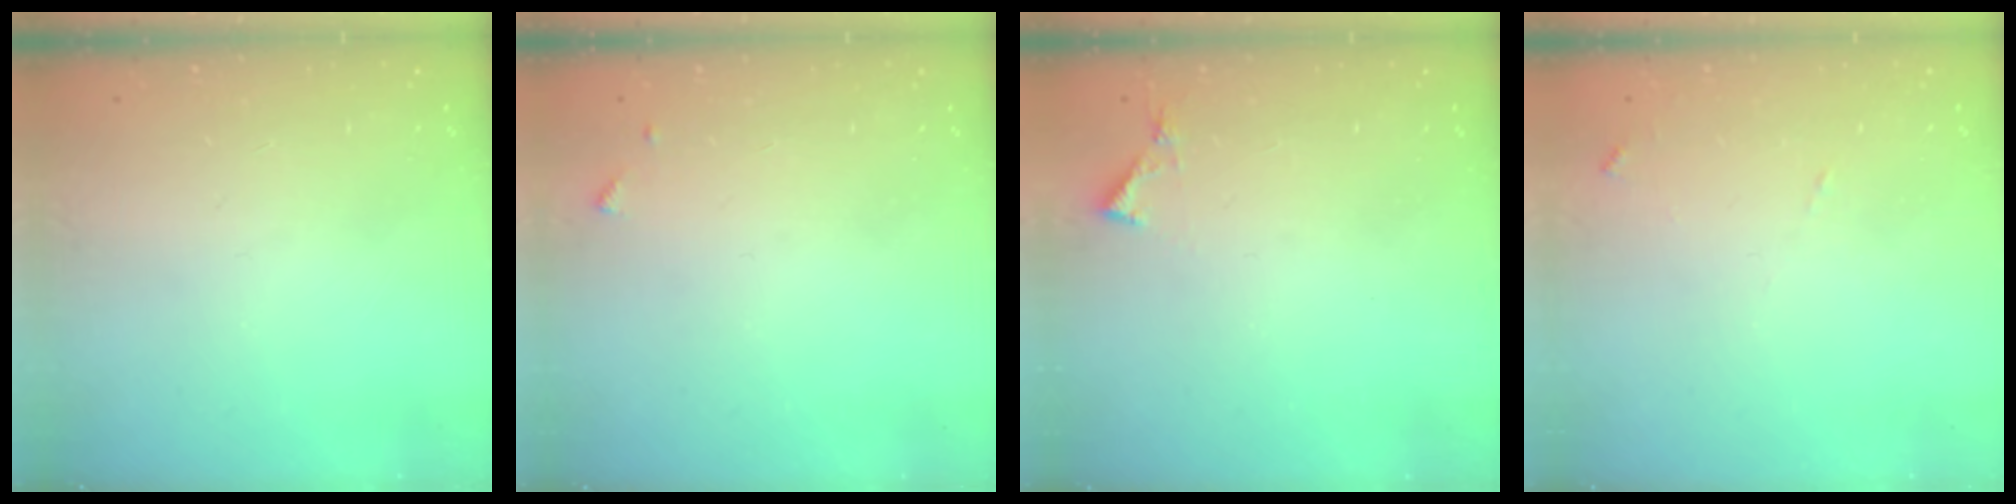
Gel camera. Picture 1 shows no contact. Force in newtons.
{"total": 5.1, "press": 5.1, "slide": 0.5}
{"total": 4.1, "press": 4.1, "slide": 0.5}
{"total": 6.3, "press": 6.3, "slide": 0.5}